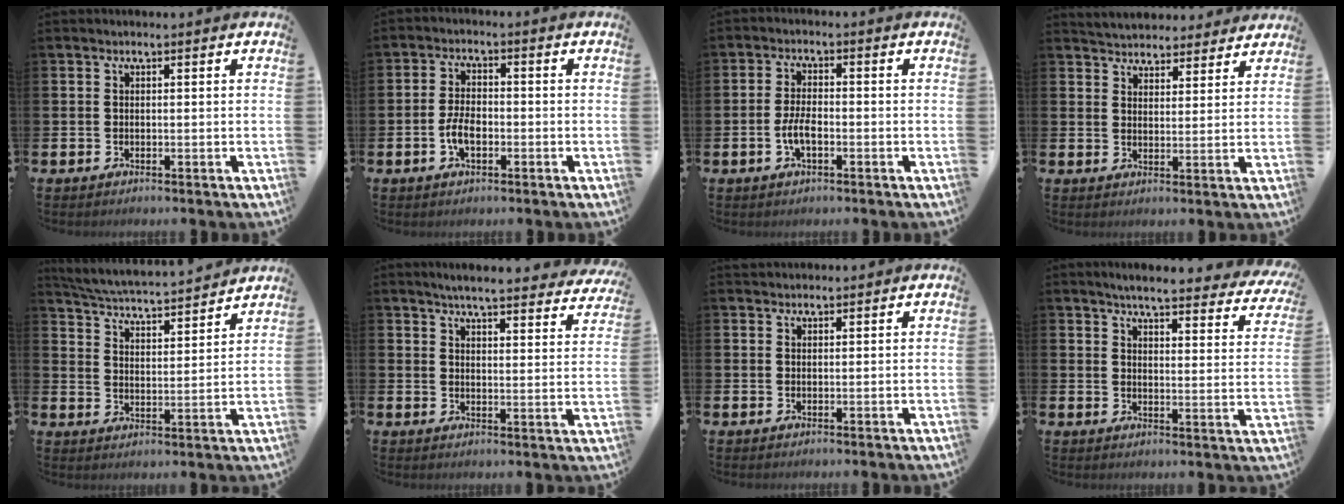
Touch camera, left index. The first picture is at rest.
{"total": 4.1, "force": [-1.2, 2.1, 3.3], "torque": [-0.060, 0.002, -0.025]}
{"total": 3.6, "force": [-1.1, 1.5, 3.1], "torque": [-0.056, 0.001, -0.024]}
{"total": 4.6, "force": [4.5, 1.1, -0.3], "torque": [-0.008, -0.029, 0.080]}
{"total": 4.9, "force": [4.8, 0.0, 0.8], "torque": [-0.039, -0.045, 0.078]}
{"total": 5.2, "force": [4.9, 0.1, 1.5], "torque": [-0.031, -0.036, 0.082]}
{"total": 1.4, "force": [1.3, 0.4, 0.0], "torque": [0.010, -0.002, 0.022]}
{"total": 4.8, "force": [4.4, 0.4, 1.8], "torque": [-0.037, -0.037, 0.068]}